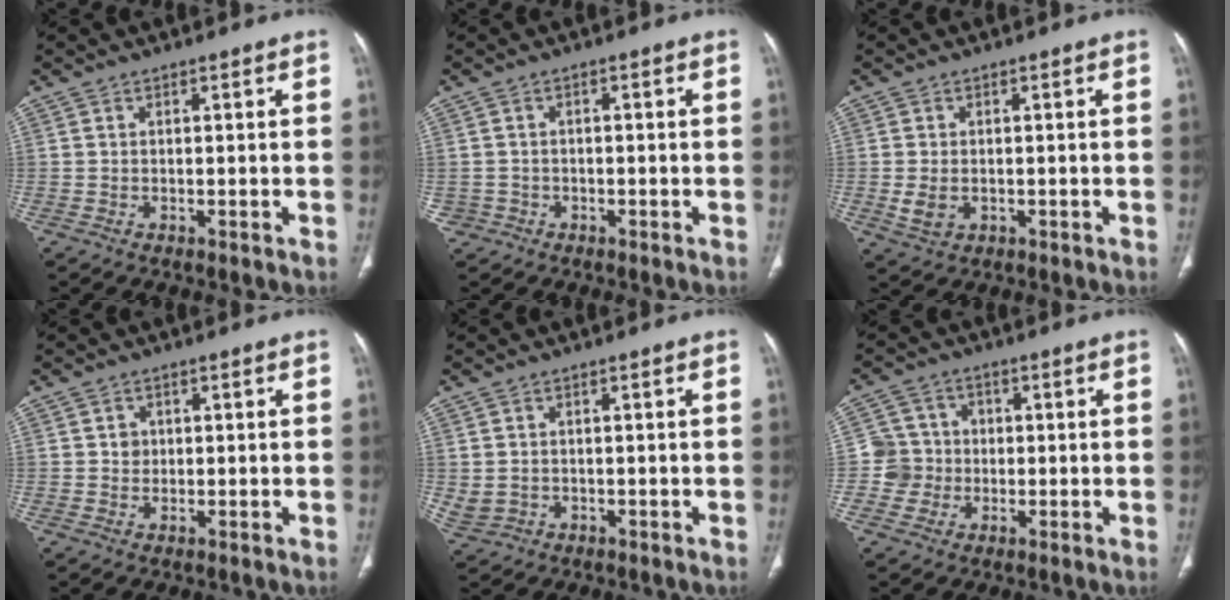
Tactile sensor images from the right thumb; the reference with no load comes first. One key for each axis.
{"total": 2.3, "fx": -0.9, "fy": 2.1, "fz": -0.1, "tx": 0.013, "ty": 0.014, "tz": -0.018}
{"total": 3.7, "fx": -0.5, "fy": 2.7, "fz": 2.4, "tx": -0.048, "ty": -0.002, "tz": -0.002}
{"total": 1.7, "fx": 0.3, "fy": 1.6, "fz": 0.5, "tx": 0.000, "ty": 0.002, "tz": 0.005}
{"total": 3.0, "fx": -0.1, "fy": 2.6, "fz": 1.4, "tx": -0.037, "ty": 0.003, "tz": 0.012}
{"total": 6.1, "fx": -0.7, "fy": 6.1, "fz": 0.4, "tx": 0.029, "ty": 0.015, "tz": -0.020}